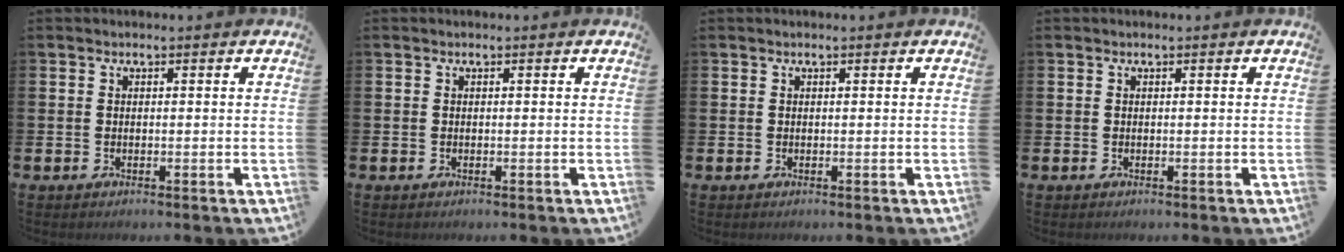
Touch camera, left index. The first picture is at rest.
{"total": 0.0}
{"total": 0.0}
{"total": 0.0}